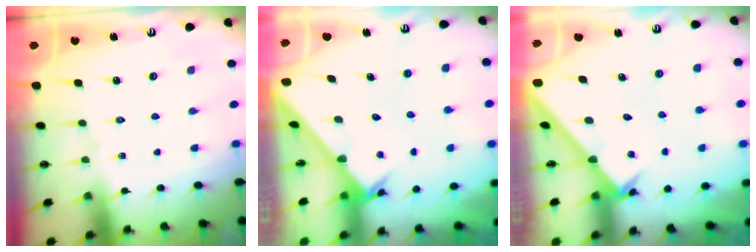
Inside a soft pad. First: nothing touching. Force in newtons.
{"total": 2.4, "press": 2.4, "slide": 0.2}
{"total": 2.3, "press": 2.2, "slide": 0.2}